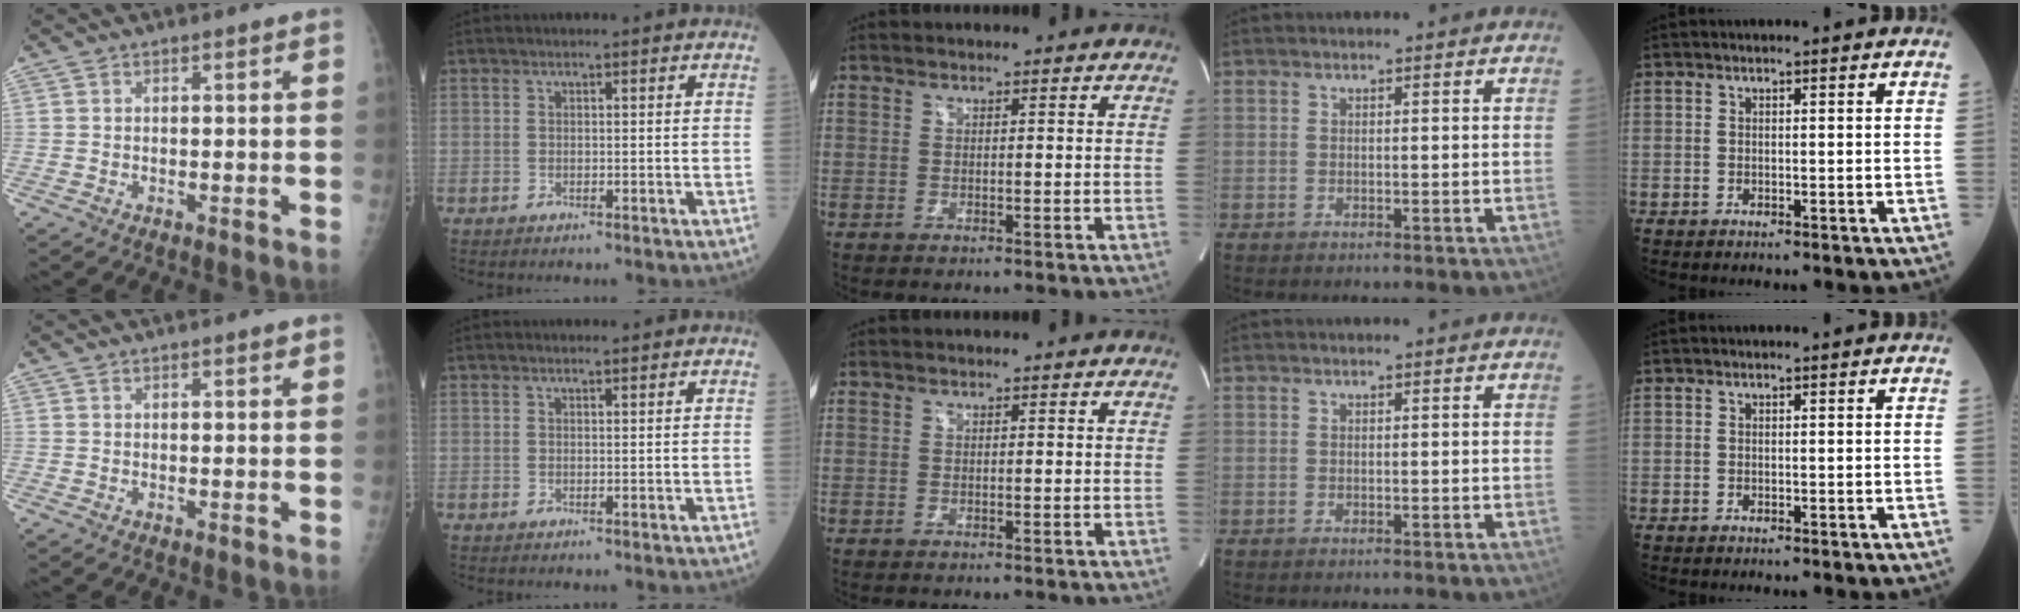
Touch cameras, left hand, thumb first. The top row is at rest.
{"thumb": {"total": 1.2, "force": [0.8, 0.3, 0.8], "torque": [-0.010, -0.002, 0.011]}, "index": {"total": 0.6, "force": [0.5, 0.0, 0.3], "torque": [-0.009, 0.002, 0.008]}}